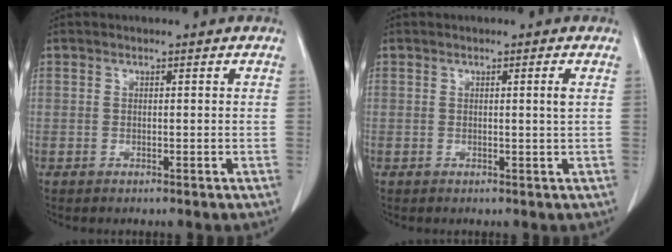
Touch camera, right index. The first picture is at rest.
{"total": 1.1, "force": [0.2, -0.4, 1.0], "torque": [-0.018, -0.002, 0.004]}